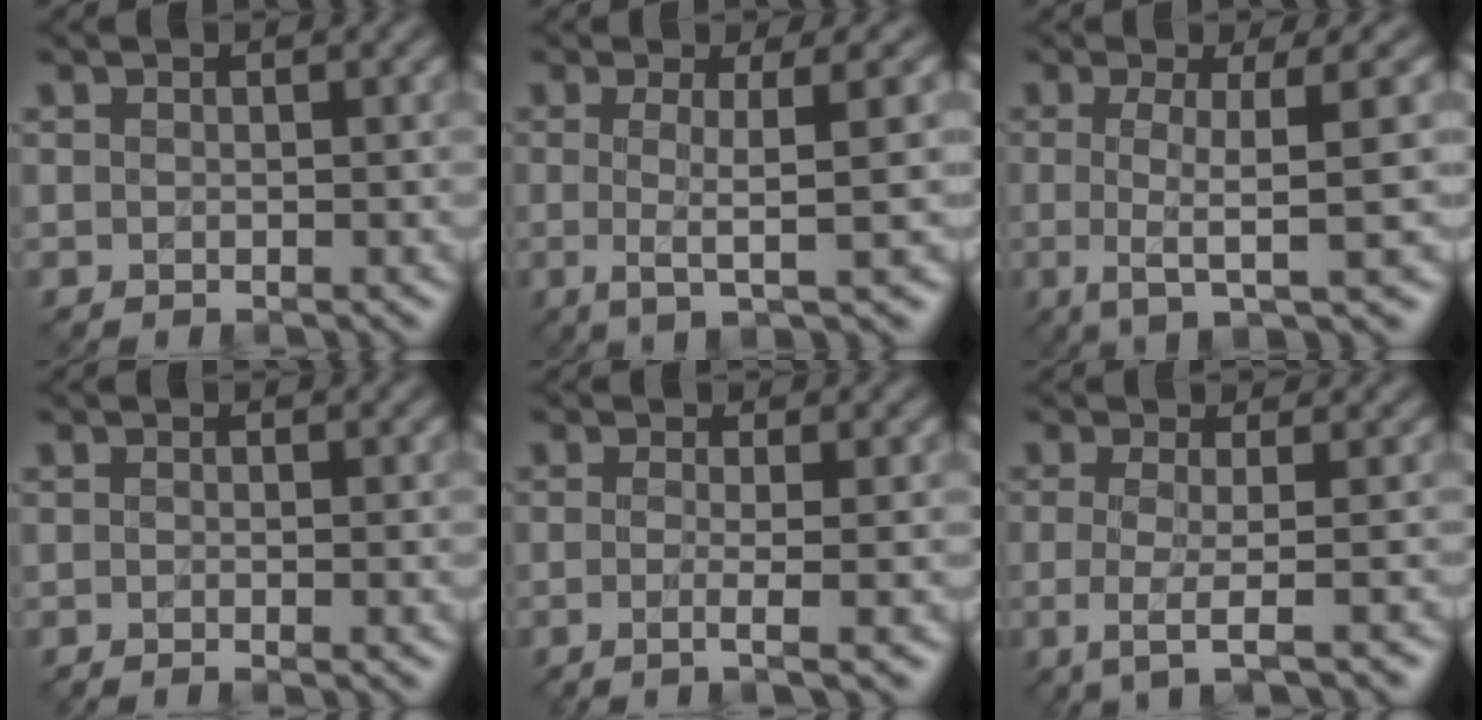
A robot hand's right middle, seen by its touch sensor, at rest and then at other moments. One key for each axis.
{"total": 5.8, "fx": 0.1, "fy": 1.0, "fz": 5.7, "tx": -0.095, "ty": 0.003, "tz": -0.003}
{"total": 6.8, "fx": -0.3, "fy": 1.3, "fz": 6.7, "tx": -0.105, "ty": 0.003, "tz": -0.012}
{"total": 1.0, "fx": -0.5, "fy": 0.3, "fz": 0.8, "tx": -0.004, "ty": -0.008, "tz": -0.014}
{"total": 2.8, "fx": -0.5, "fy": 0.9, "fz": 2.6, "tx": -0.030, "ty": -0.006, "tz": -0.023}
{"total": 3.8, "fx": -0.7, "fy": 1.0, "fz": 3.6, "tx": -0.056, "ty": -0.011, "tz": -0.022}